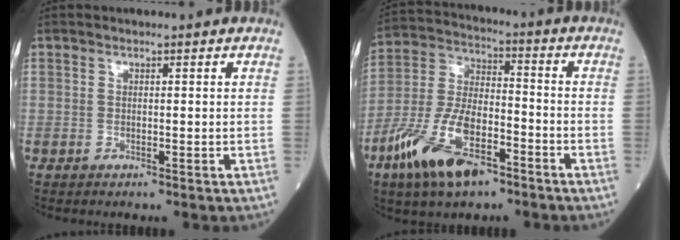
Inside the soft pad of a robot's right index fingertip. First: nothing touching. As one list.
[{"total": 14.5, "force": [-8.1, 5.5, 10.7], "torque": [-0.226, -0.003, -0.148]}]